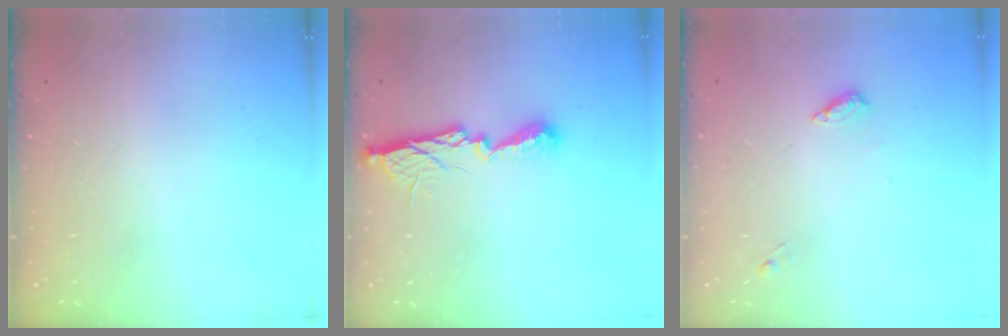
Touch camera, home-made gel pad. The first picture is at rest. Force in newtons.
{"total": 11.0, "press": 11.0, "slide": 0.4}
{"total": 5.6, "press": 5.6, "slide": 0.6}